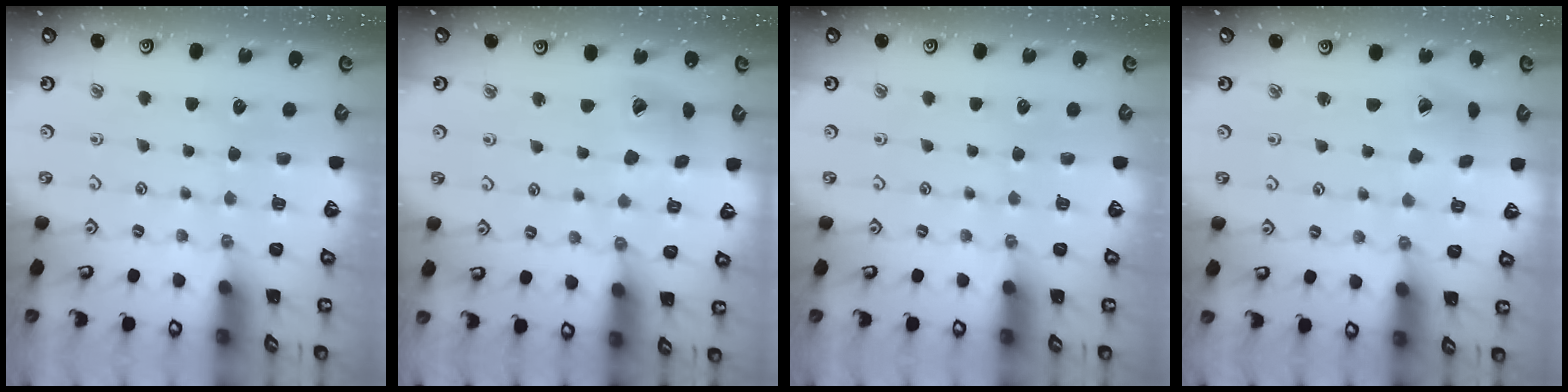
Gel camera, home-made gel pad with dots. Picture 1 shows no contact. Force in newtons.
{"total": 11.2, "press": 11.1, "slide": 1.5}
{"total": 0.0}
{"total": 2.8, "press": 2.7, "slide": 0.4}